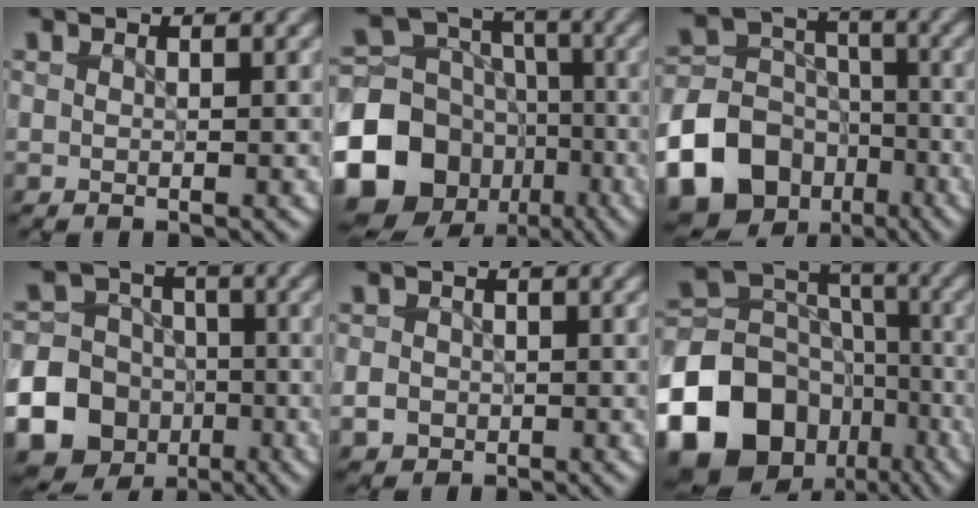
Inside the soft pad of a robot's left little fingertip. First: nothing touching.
{"total": 15.6, "force": [-6.1, 13.0, 6.0], "torque": [-0.160, -0.024, -0.121]}
{"total": 15.9, "force": [-8.1, 12.6, 5.3], "torque": [-0.121, -0.046, -0.152]}
{"total": 19.4, "force": [-6.8, 17.7, 4.1], "torque": [-0.130, -0.041, -0.139]}
{"total": 1.7, "force": [-0.5, 1.6, 0.5], "torque": [0.001, -0.003, -0.009]}
{"total": 16.5, "force": [-8.2, 12.4, 7.1], "torque": [-0.183, -0.013, -0.134]}